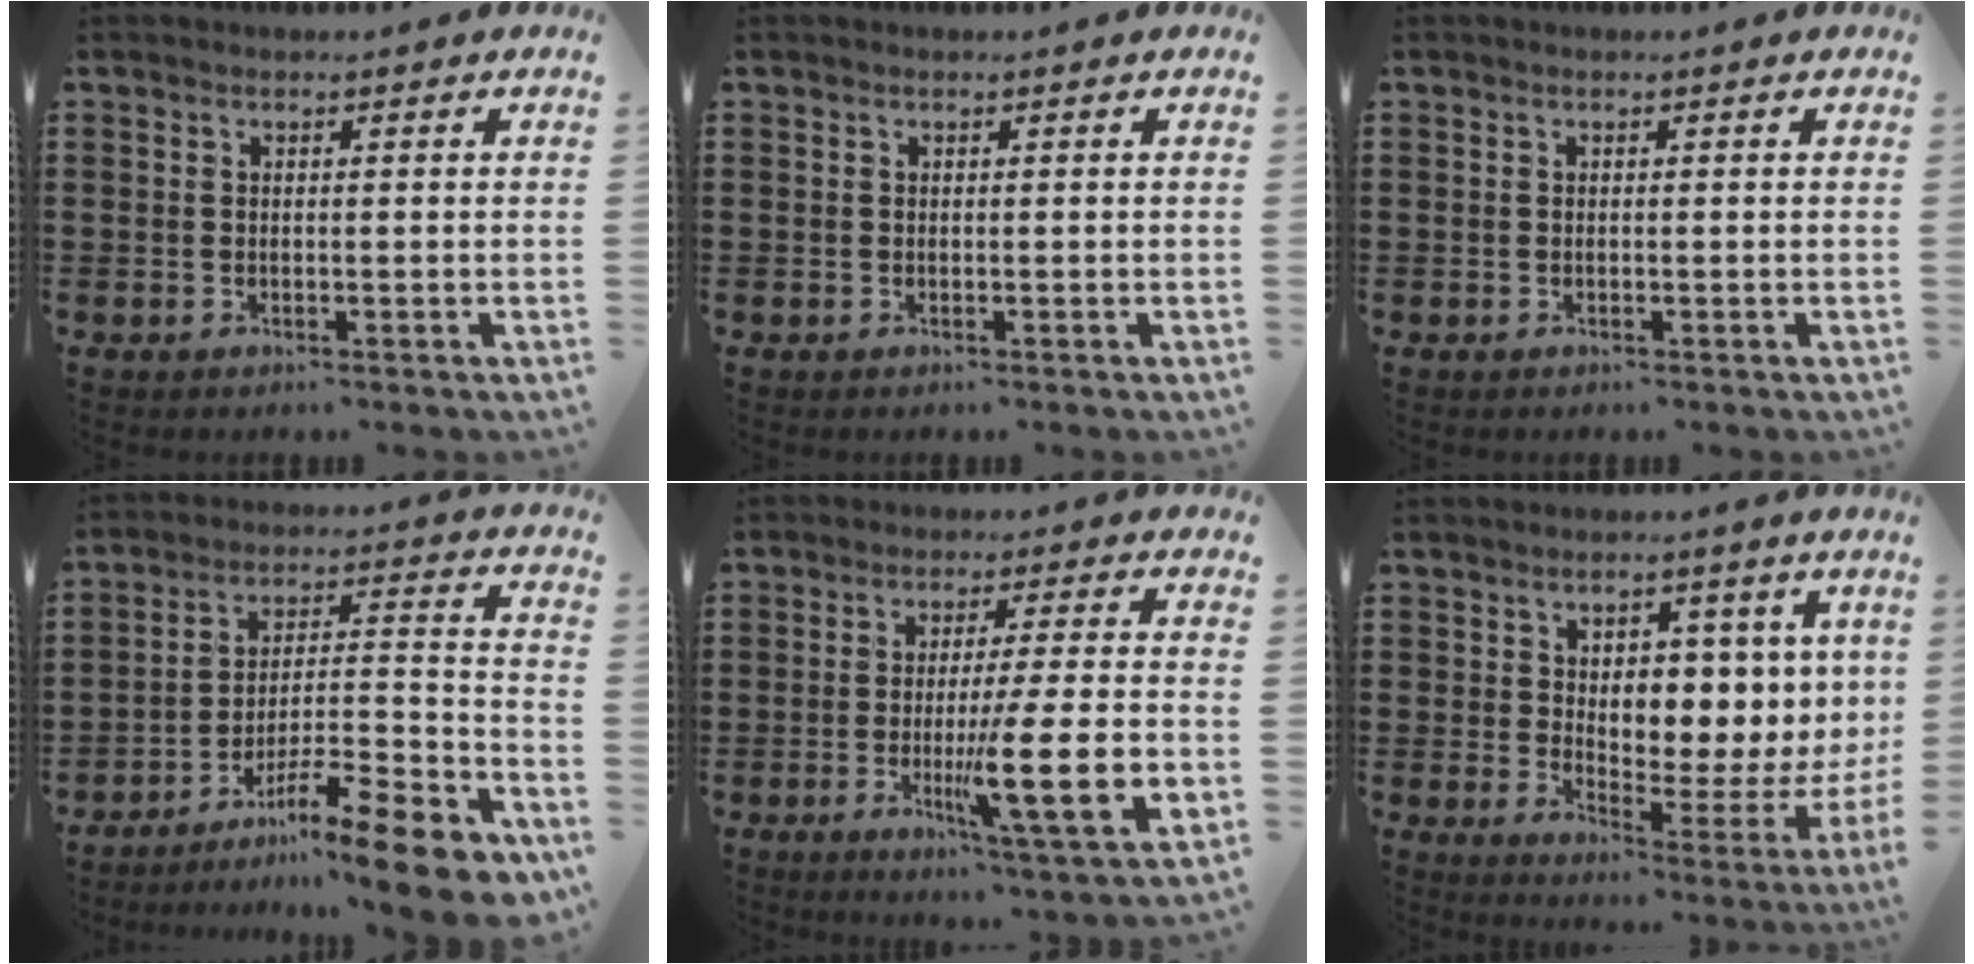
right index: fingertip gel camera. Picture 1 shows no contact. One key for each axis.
{"total": 0.0}
{"total": 0.0}
{"total": 12.5, "fx": -9.8, "fy": 1.5, "fz": 7.6, "tx": -0.100, "ty": 0.031, "tz": -0.182}
{"total": 12.9, "fx": -2.8, "fy": 1.2, "fz": 12.5, "tx": -0.218, "ty": -0.018, "tz": -0.050}
{"total": 4.3, "fx": 2.6, "fy": 2.9, "fz": 1.9, "tx": -0.040, "ty": -0.029, "tz": 0.040}